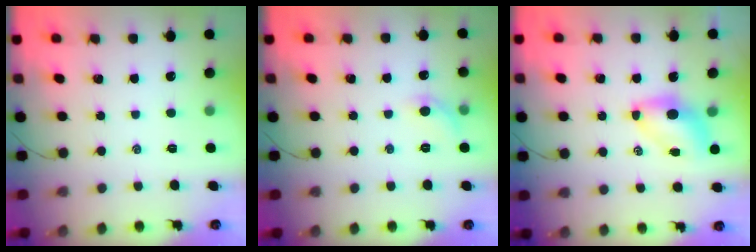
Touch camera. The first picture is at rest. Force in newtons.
{"total": 6.0, "press": 5.8, "slide": 1.7}
{"total": 6.5, "press": 6.4, "slide": 1.1}